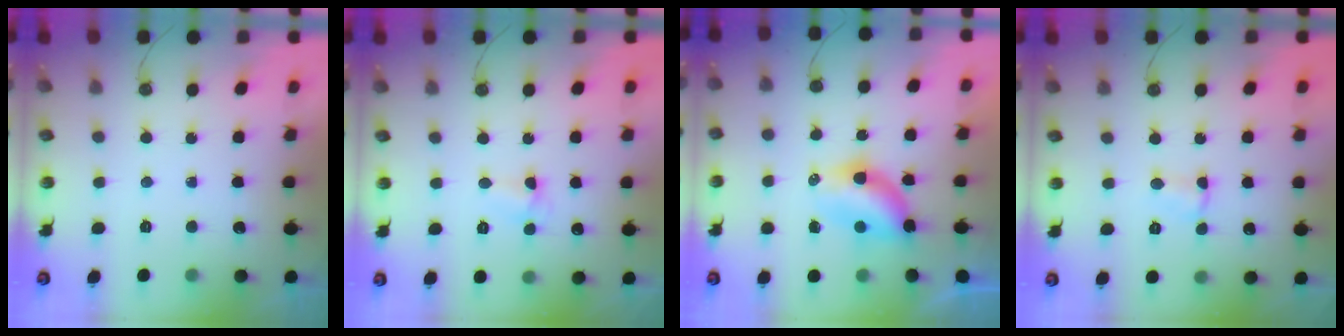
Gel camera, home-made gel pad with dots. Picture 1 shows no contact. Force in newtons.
{"total": 3.9, "press": 3.8, "slide": 0.4}
{"total": 5.8, "press": 5.8, "slide": 0.5}
{"total": 2.6, "press": 2.6, "slide": 0.4}